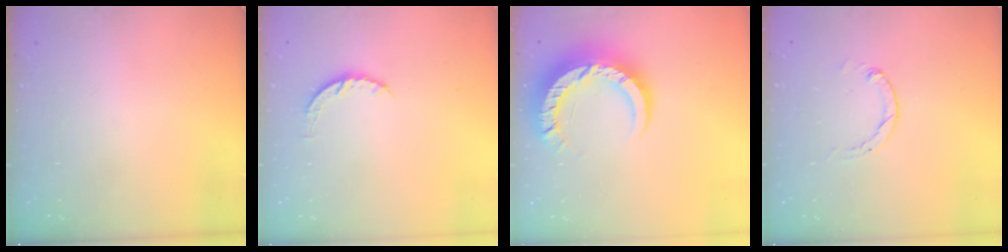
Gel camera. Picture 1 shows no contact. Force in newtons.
{"total": 5.0, "press": 4.9, "slide": 0.7}
{"total": 14.2, "press": 14.1, "slide": 1.3}
{"total": 1.2, "press": 1.2, "slide": 0.3}